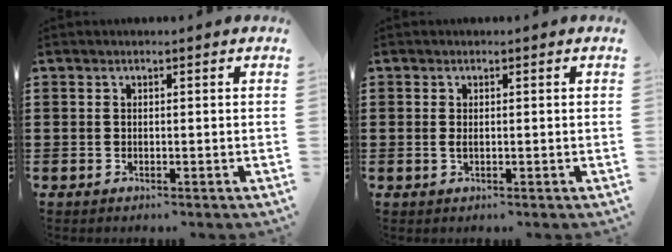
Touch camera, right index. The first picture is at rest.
{"total": 0.8, "force": [0.0, 0.3, 0.7], "torque": [-0.015, 0.001, 0.000]}